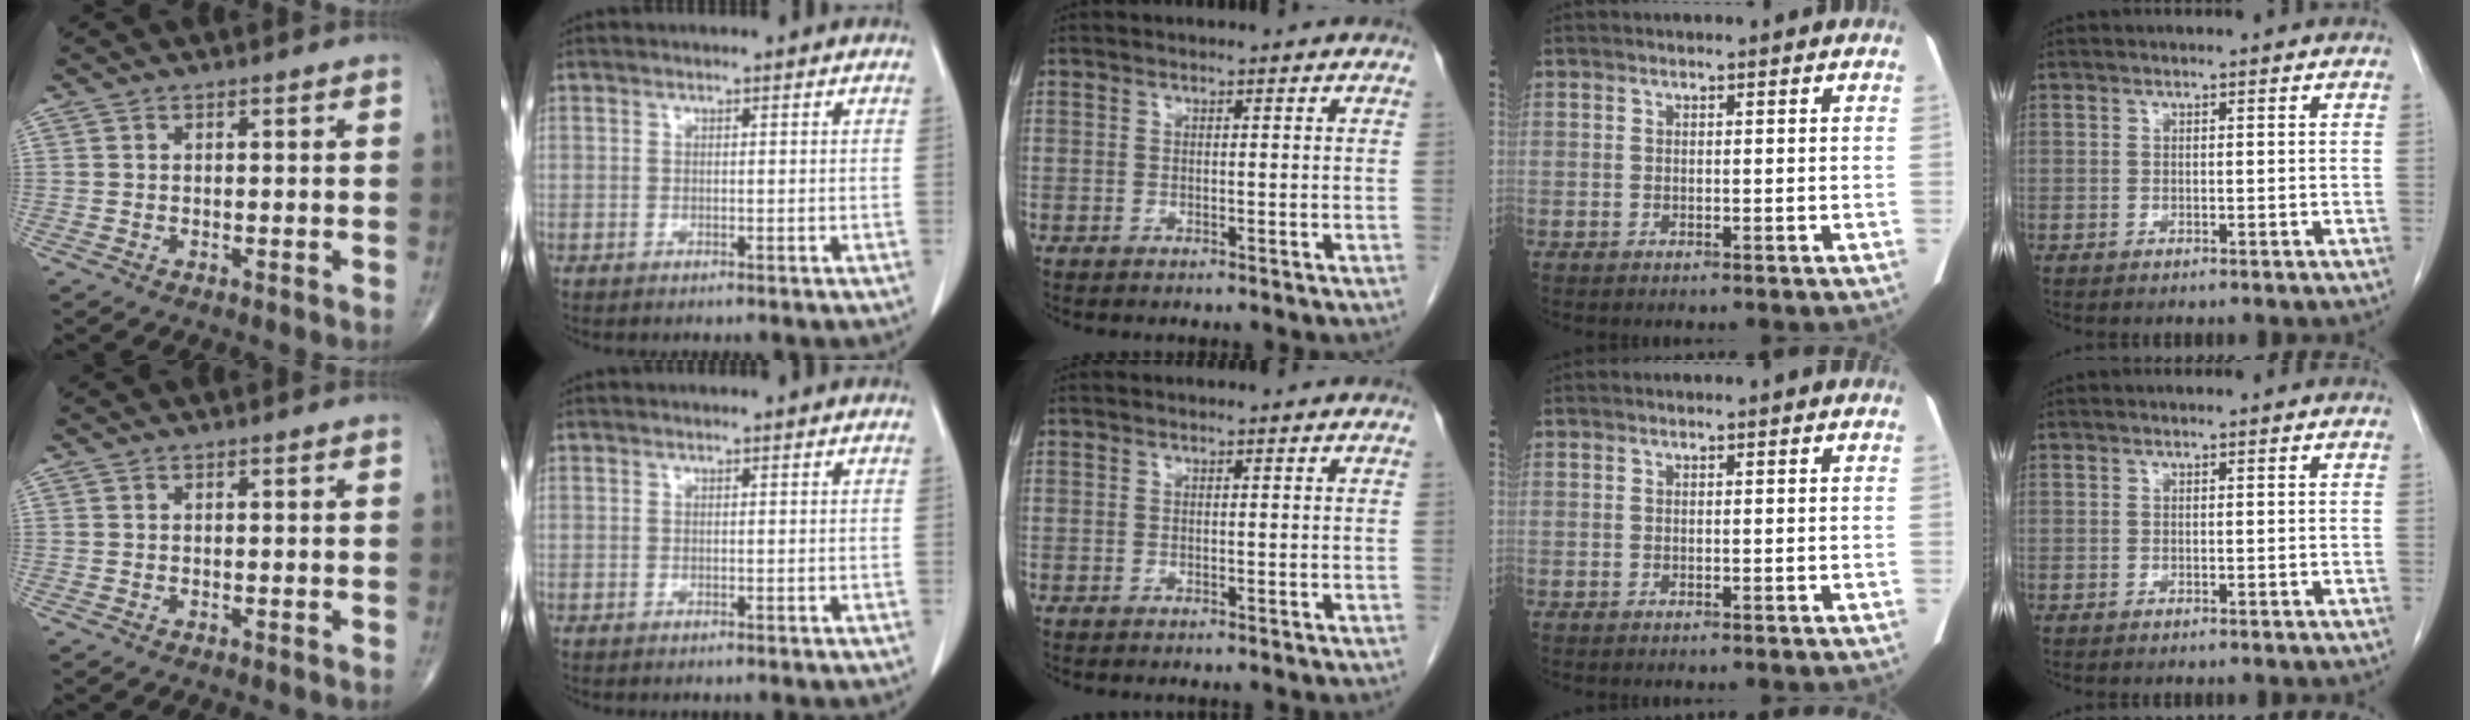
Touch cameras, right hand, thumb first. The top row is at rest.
{}